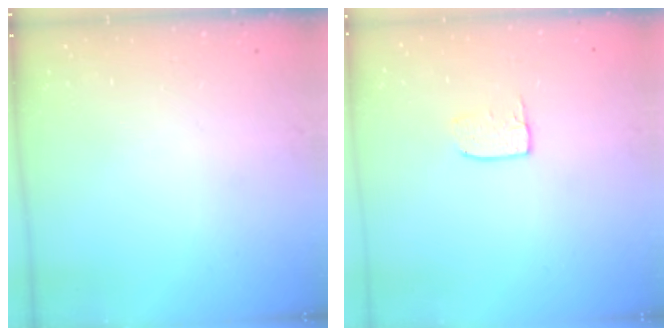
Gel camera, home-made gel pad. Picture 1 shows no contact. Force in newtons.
{"total": 4.3, "press": 4.3, "slide": 0.3}